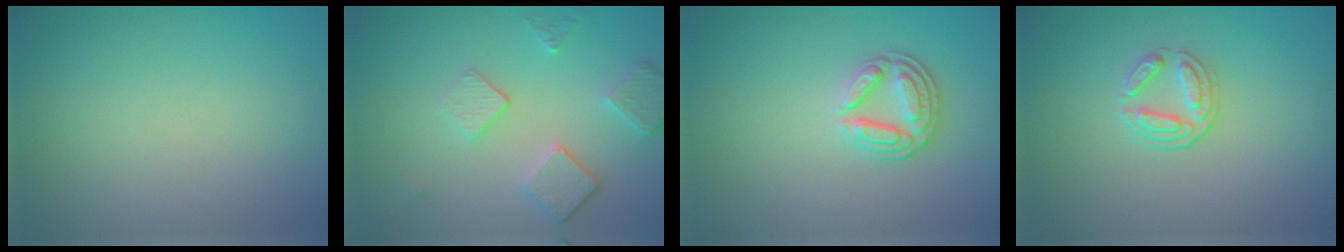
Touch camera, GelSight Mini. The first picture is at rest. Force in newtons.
{"total": 3.8, "press": 2.9, "slide": 2.5}
{"total": 3.4, "press": 2.7, "slide": 2.0}
{"total": 2.4, "press": 1.9, "slide": 1.5}